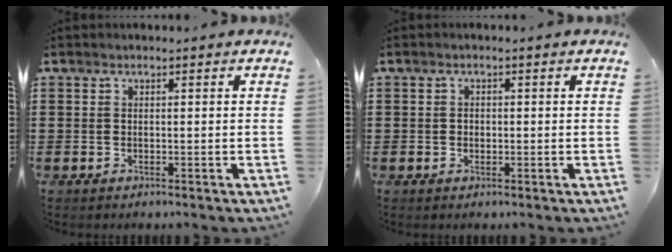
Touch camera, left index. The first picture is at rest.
{"total": 0.8, "force": [0.1, 0.7, 0.4], "torque": [-0.011, 0.004, 0.001]}